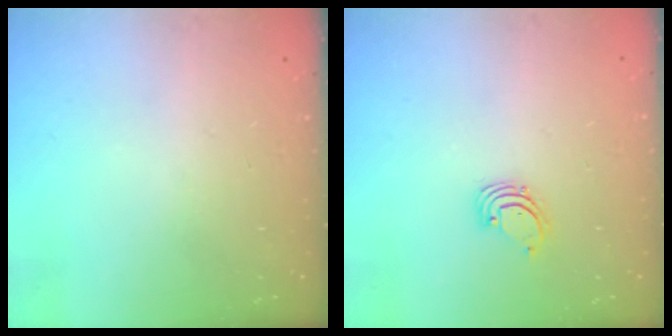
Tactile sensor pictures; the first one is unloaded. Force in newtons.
{"total": 1.4, "press": 1.4, "slide": 0.1}